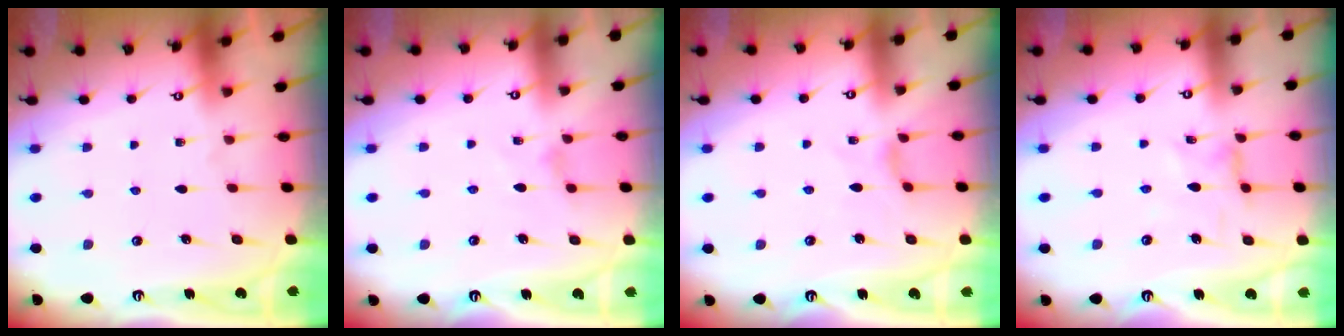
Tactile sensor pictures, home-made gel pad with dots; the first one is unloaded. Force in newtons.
{"total": 1.5, "press": 1.5, "slide": 0.3}
{"total": 1.7, "press": 1.6, "slide": 0.4}
{"total": 1.2, "press": 1.2, "slide": 0.3}